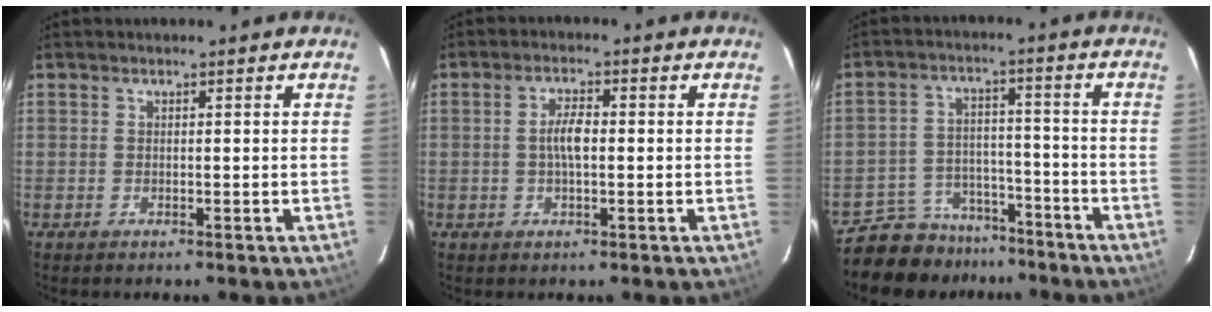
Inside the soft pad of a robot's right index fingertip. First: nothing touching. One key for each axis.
{"total": 3.7, "fx": -0.2, "fy": 1.3, "fz": 3.5, "tx": -0.069, "ty": 0.006, "tz": -0.003}
{"total": 10.4, "fx": -8.8, "fy": 5.5, "fz": 1.0, "tx": -0.036, "ty": 0.030, "tz": -0.127}